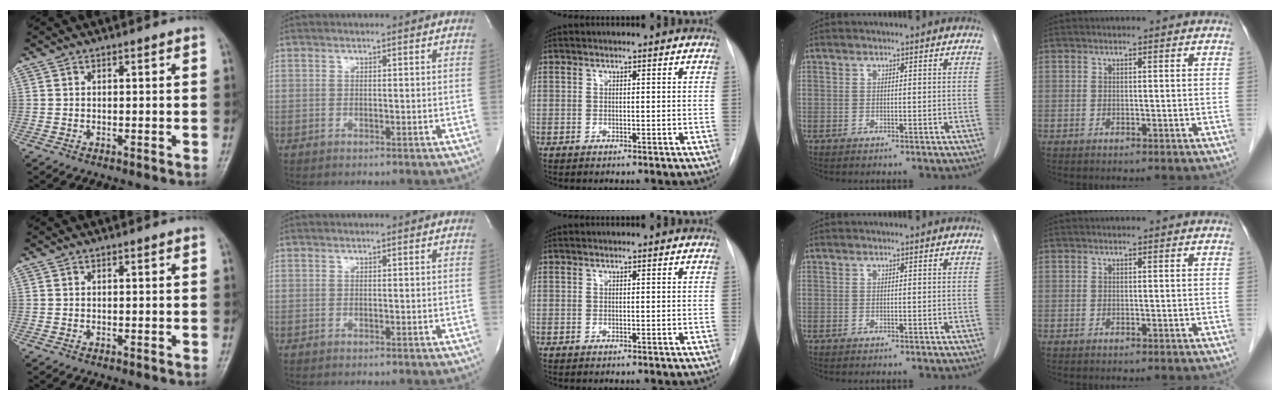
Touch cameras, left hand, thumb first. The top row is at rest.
{}